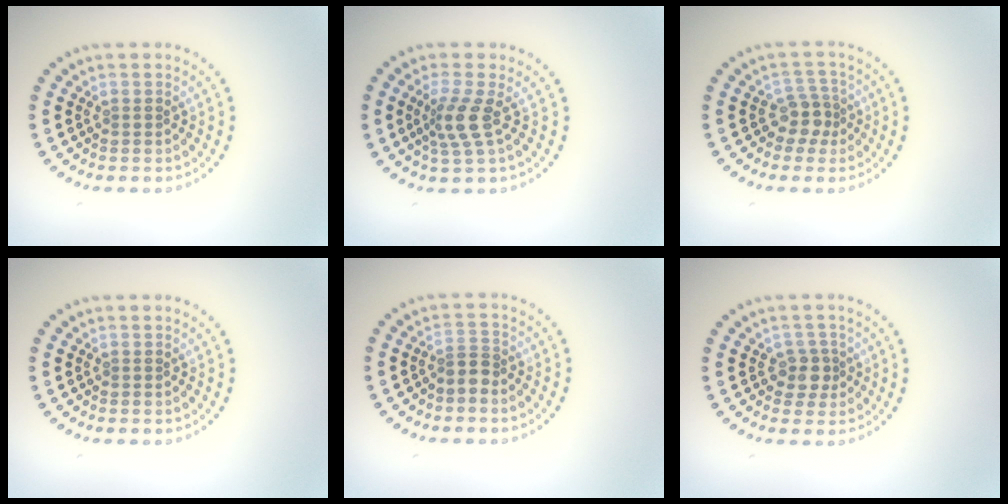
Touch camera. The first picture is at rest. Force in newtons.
{"total": 2.8, "press": 2.2, "slide": 1.8}
{"total": 2.5, "press": 2.0, "slide": 1.6}
{"total": 0.0}
{"total": 1.5, "press": 1.1, "slide": 1.0}
{"total": 2.0, "press": 1.7, "slide": 1.1}